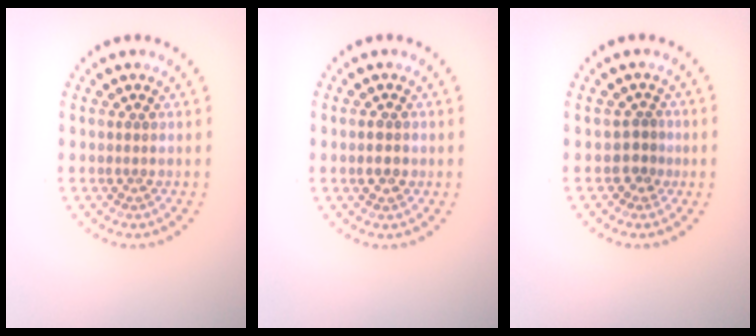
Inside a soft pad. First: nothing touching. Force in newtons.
{"total": 1.3, "press": 1.2, "slide": 0.2}
{"total": 1.5, "press": 1.2, "slide": 0.9}